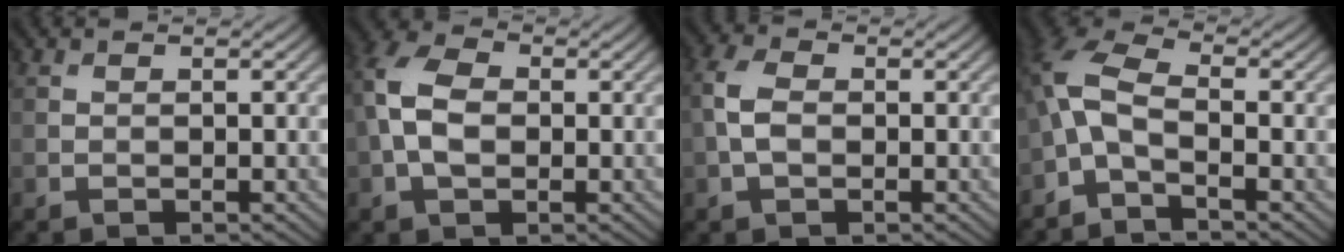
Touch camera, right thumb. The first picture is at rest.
{"total": 7.4, "force": [0.2, 5.0, 5.5], "torque": [-0.139, 0.007, -0.007]}
{"total": 3.9, "force": [-0.3, 2.6, 3.0], "torque": [-0.073, 0.006, -0.011]}
{"total": 6.0, "force": [-2.0, 2.7, 5.1], "torque": [-0.123, 0.011, -0.060]}